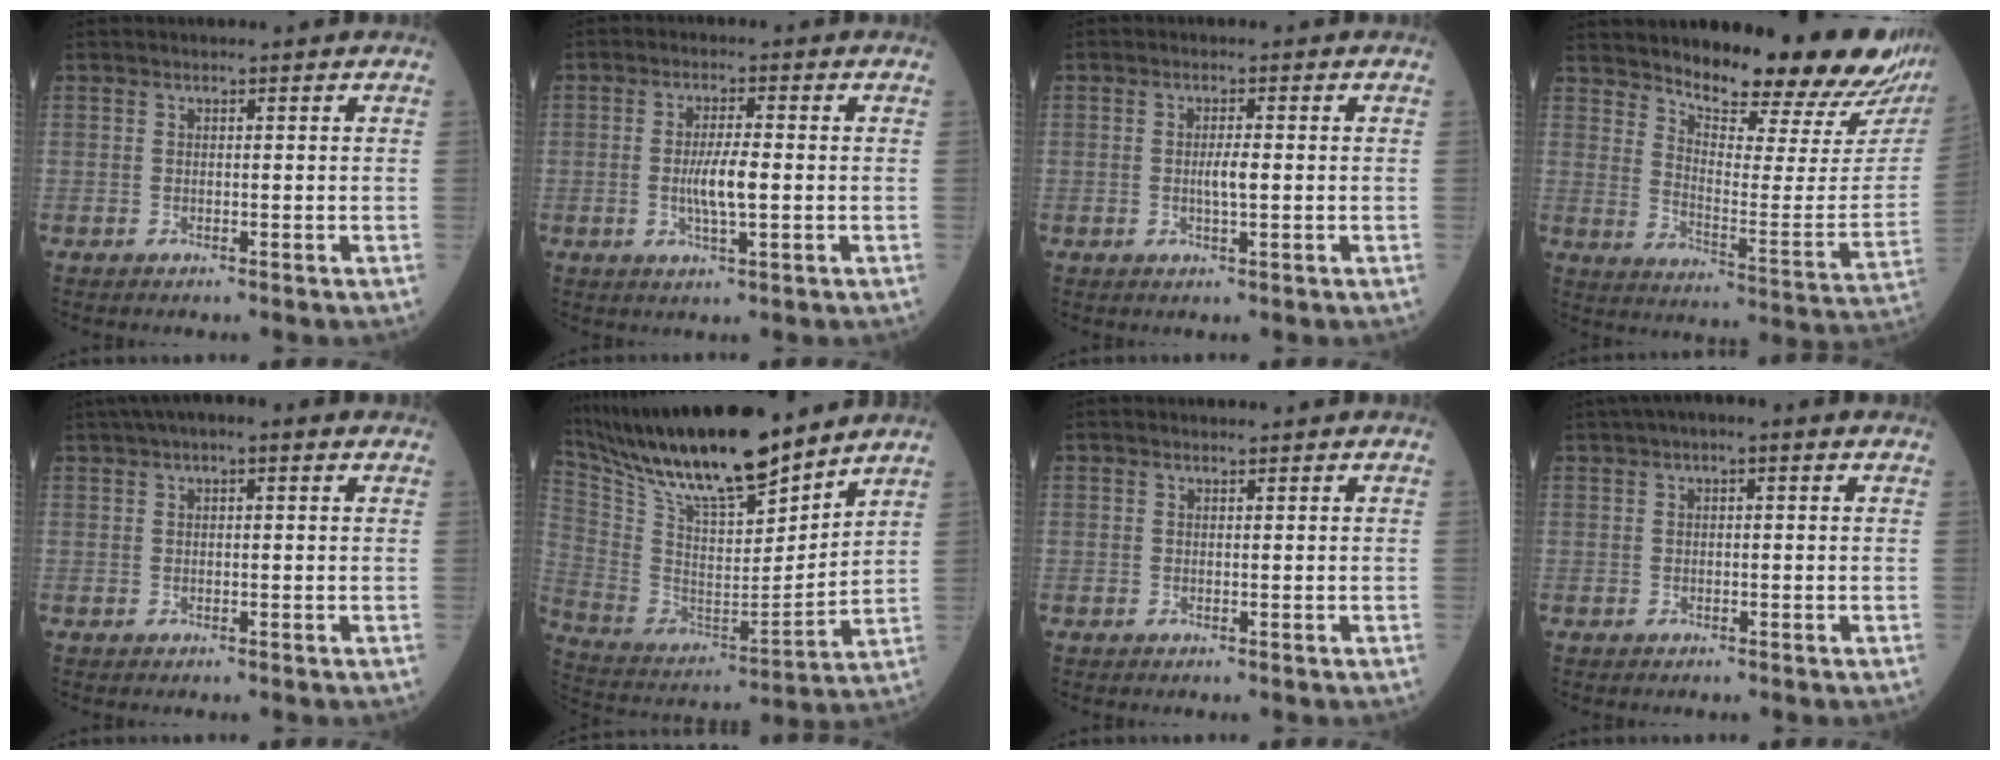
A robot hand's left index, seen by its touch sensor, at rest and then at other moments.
{"total": 5.0, "force": [-0.8, 0.7, 4.9], "torque": [-0.098, -0.008, -0.015]}
{"total": 2.4, "force": [-0.4, 0.3, 2.3], "torque": [-0.044, -0.004, -0.007]}
{"total": 22.1, "force": [20.0, 2.0, 9.3], "torque": [-0.138, -0.092, 0.258]}
{"total": 6.0, "force": [3.5, 1.6, 4.6], "torque": [-0.078, 0.036, 0.050]}
{"total": 21.7, "force": [18.1, 3.2, 11.5], "torque": [-0.222, -0.006, 0.326]}
{"total": 0.0}
{"total": 4.0, "force": [2.0, 1.2, 3.3], "torque": [-0.056, 0.028, 0.025]}